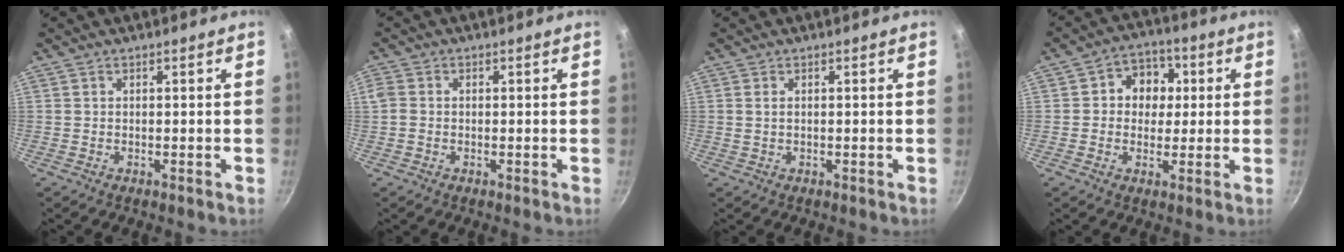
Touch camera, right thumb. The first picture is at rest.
{"total": 2.5, "force": [-0.2, 2.1, 1.3], "torque": [-0.027, 0.004, -0.008]}
{"total": 1.1, "force": [0.3, 0.6, 0.9], "torque": [-0.015, 0.001, 0.005]}
{"total": 8.2, "force": [1.3, 7.1, 4.0], "torque": [-0.015, 0.006, 0.007]}